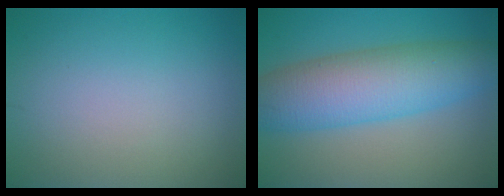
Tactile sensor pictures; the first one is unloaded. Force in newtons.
{"total": 8.6, "press": 8.6, "slide": 0.5}